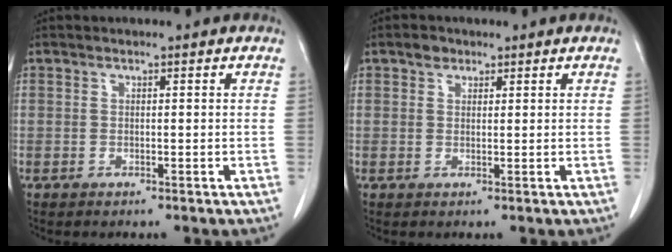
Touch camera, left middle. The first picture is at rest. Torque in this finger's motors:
{"motor_torque": [0.11, -0.02, -0.07, -0.01]}